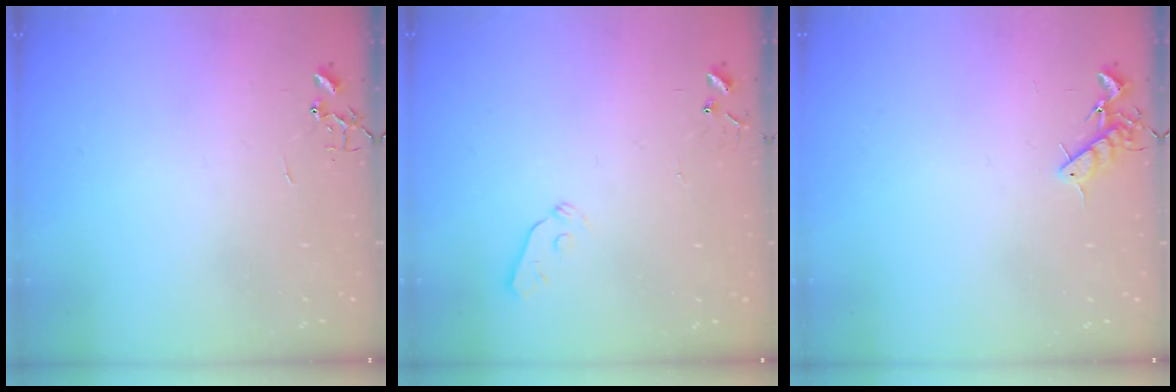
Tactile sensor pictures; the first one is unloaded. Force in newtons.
{"total": 4.1, "press": 4.0, "slide": 0.6}
{"total": 7.2, "press": 7.1, "slide": 1.1}